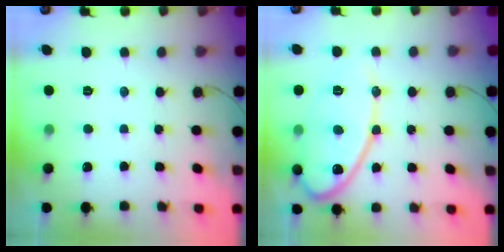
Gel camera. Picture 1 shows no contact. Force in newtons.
{"total": 13.2, "press": 13.2, "slide": 1.2}